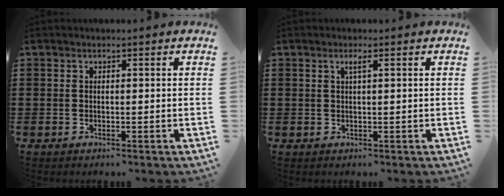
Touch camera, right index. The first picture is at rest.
{"total": 1.2, "force": [0.5, 0.1, 1.2], "torque": [-0.022, 0.001, 0.007]}